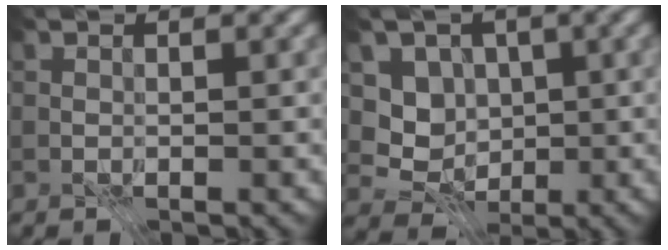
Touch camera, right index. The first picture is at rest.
{"total": 4.1, "force": [0.2, 3.7, 1.6], "torque": [-0.020, -0.006, -0.009]}